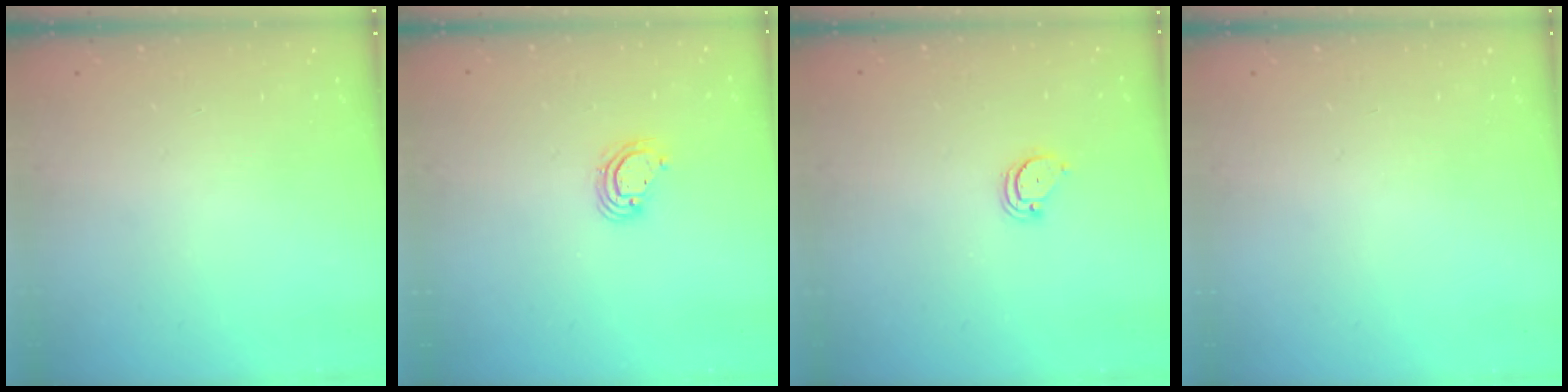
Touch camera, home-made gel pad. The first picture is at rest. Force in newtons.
{"total": 5.2, "press": 5.2, "slide": 0.3}
{"total": 2.1, "press": 2.1, "slide": 0.1}
{"total": 0.0}